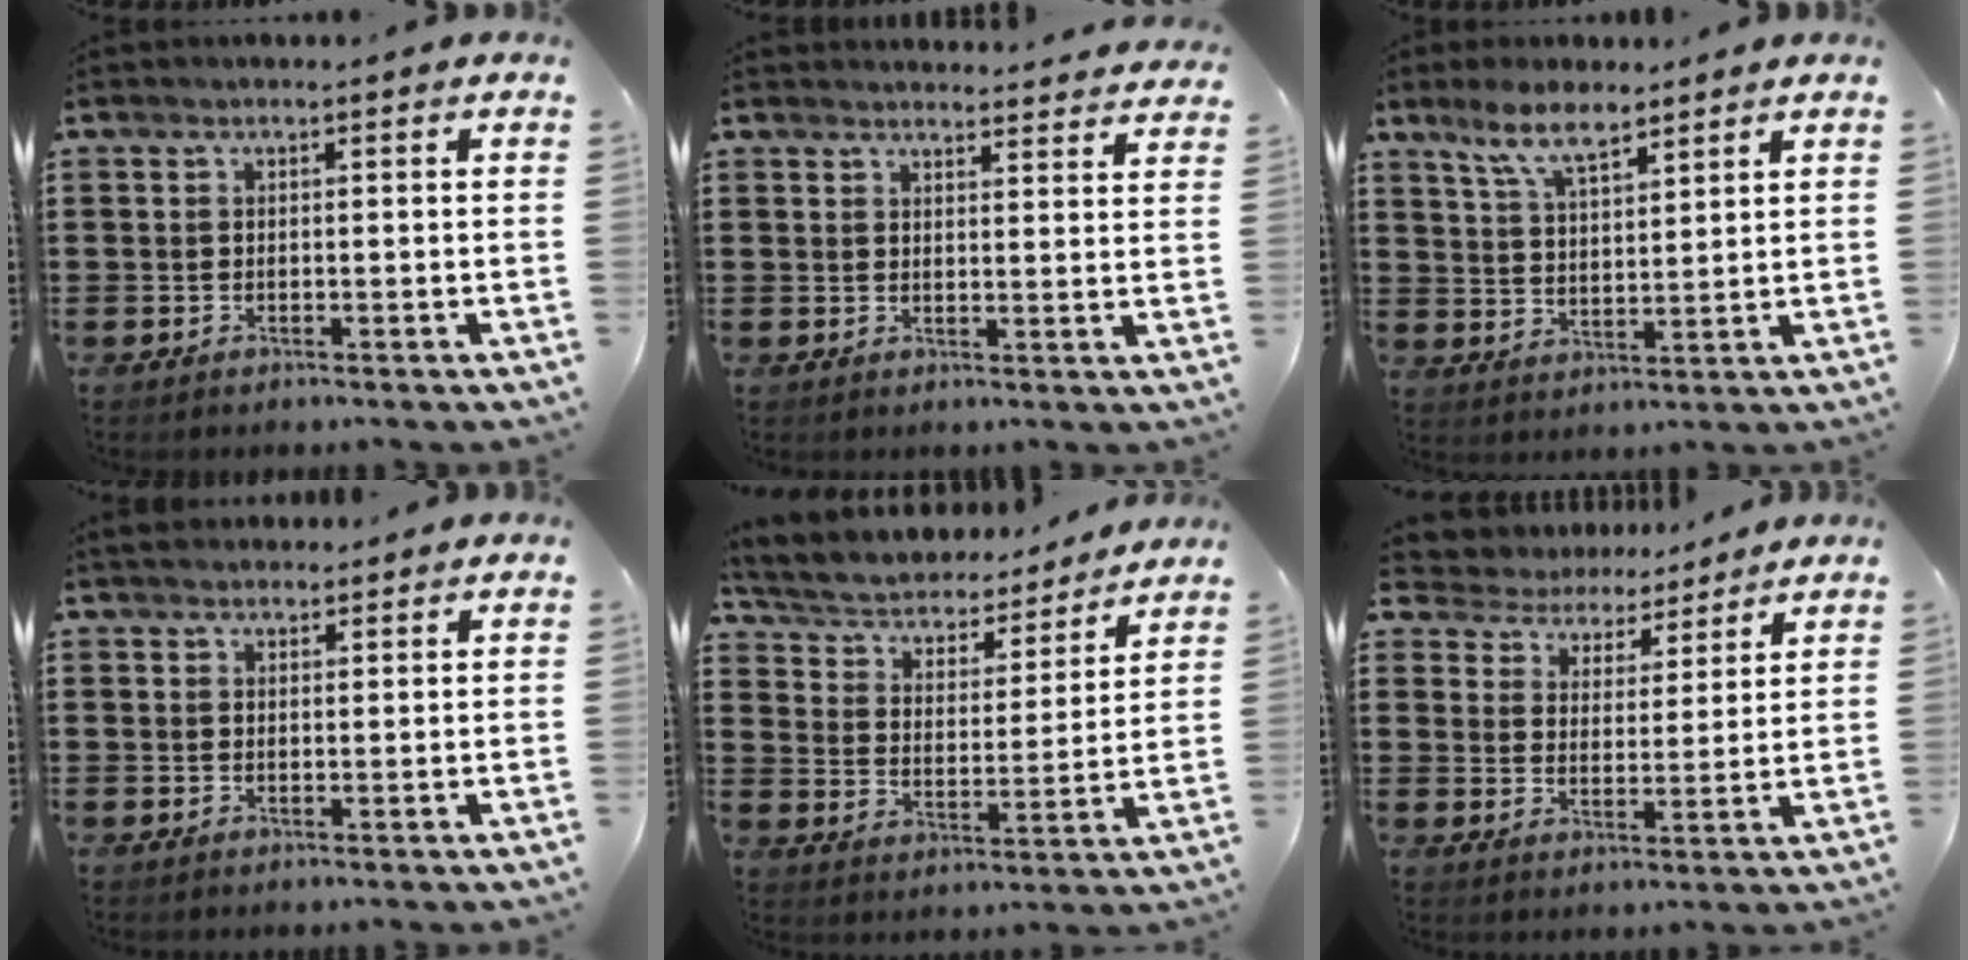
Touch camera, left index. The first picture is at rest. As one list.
[{"total": 3.2, "force": [3.2, -0.1, 0.2], "torque": [-0.005, -0.018, 0.057]}, {"total": 7.1, "force": [5.5, 2.0, 4.0], "torque": [-0.094, -0.003, 0.102]}, {"total": 2.0, "force": [1.8, 0.8, 0.2], "torque": [-0.008, 0.006, 0.037]}, {"total": 4.0, "force": [3.5, 1.5, 1.0], "torque": [-0.041, -0.028, 0.052]}, {"total": 4.8, "force": [4.6, 1.3, -0.4], "torque": [-0.024, -0.030, 0.079]}]